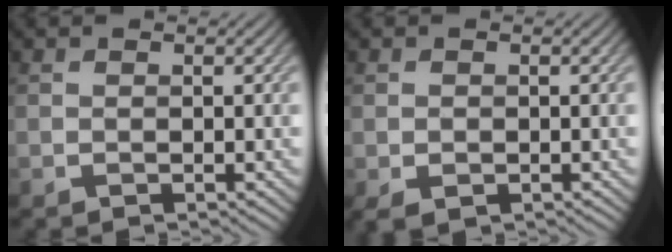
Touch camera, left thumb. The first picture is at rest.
{"total": 1.7, "force": [-0.7, 1.1, 1.1], "torque": [-0.024, -0.006, -0.011]}